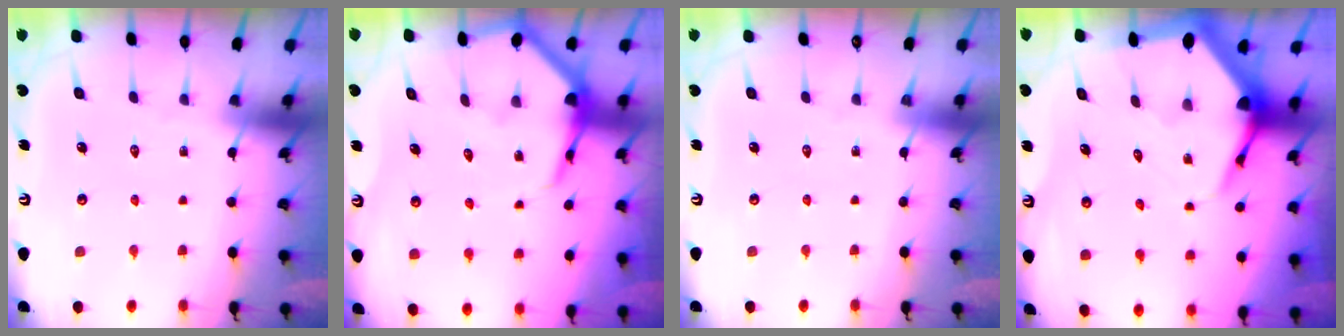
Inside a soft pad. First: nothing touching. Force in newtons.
{"total": 7.7, "press": 7.7, "slide": 0.8}
{"total": 0.0}
{"total": 7.3, "press": 7.3, "slide": 0.8}